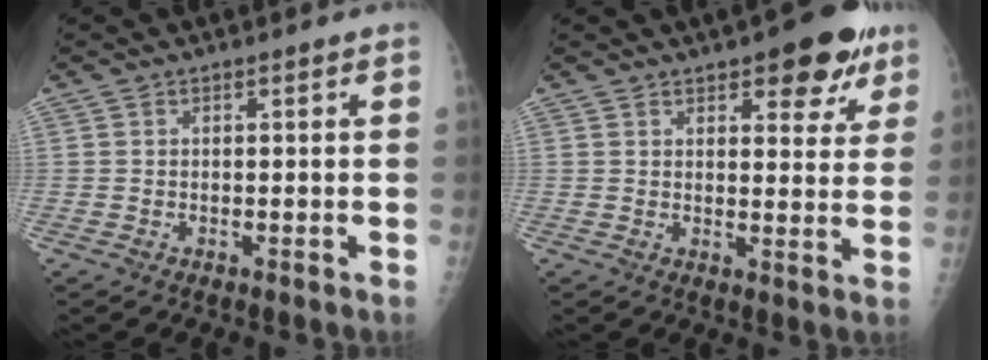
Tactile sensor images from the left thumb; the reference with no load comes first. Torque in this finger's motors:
{"motor_torque": [0.11, 0.10, 0.66, -0.32, 0.04]}